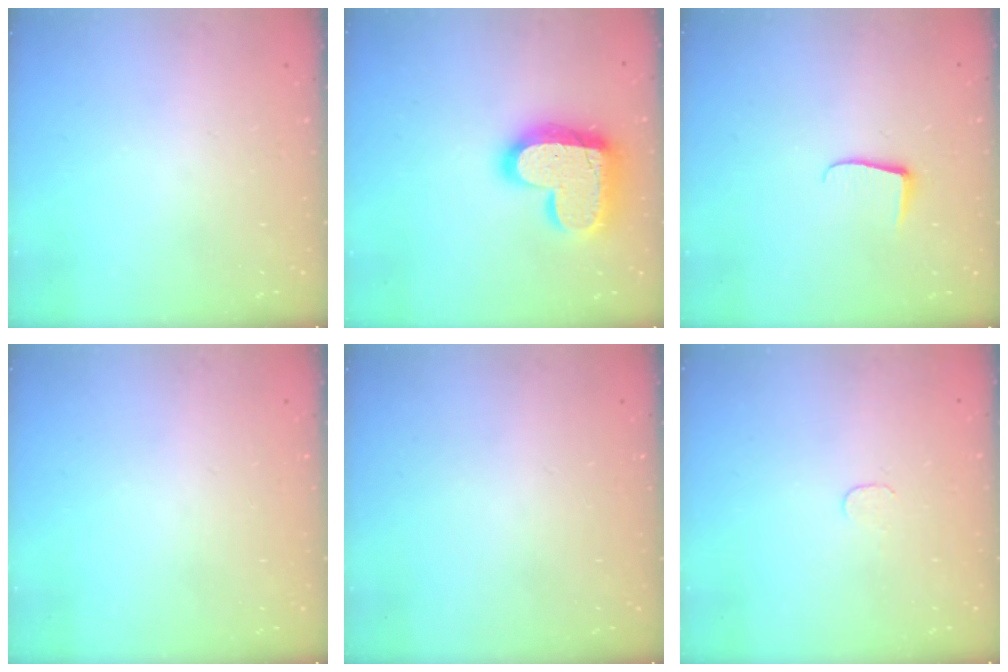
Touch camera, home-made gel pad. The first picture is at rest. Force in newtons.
{"total": 20.2, "press": 20.1, "slide": 1.3}
{"total": 6.0, "press": 5.9, "slide": 0.6}
{"total": 0.0}
{"total": 0.0}
{"total": 3.1, "press": 3.1, "slide": 0.3}